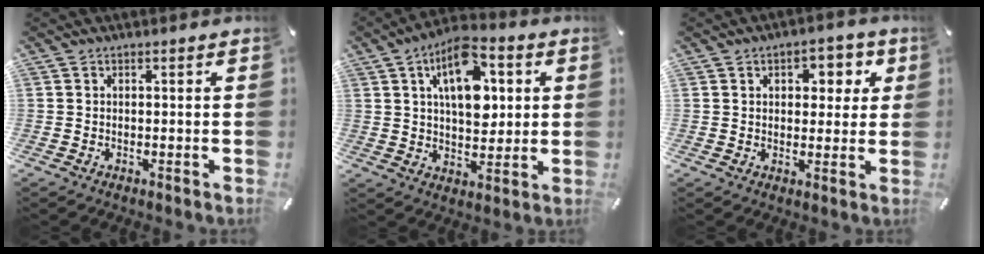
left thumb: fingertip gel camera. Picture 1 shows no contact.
{"total": 14.1, "force": [4.8, 8.1, 10.5], "torque": [-0.164, -0.008, 0.082]}
{"total": 6.3, "force": [2.1, 4.3, 4.0], "torque": [-0.042, -0.005, 0.024]}